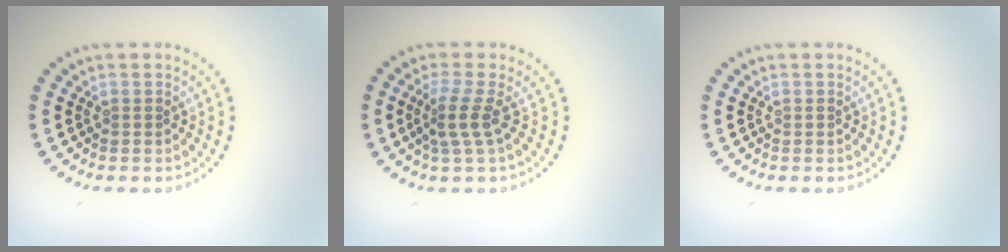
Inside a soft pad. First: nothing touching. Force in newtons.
{"total": 2.6, "press": 1.9, "slide": 1.7}
{"total": 0.0}